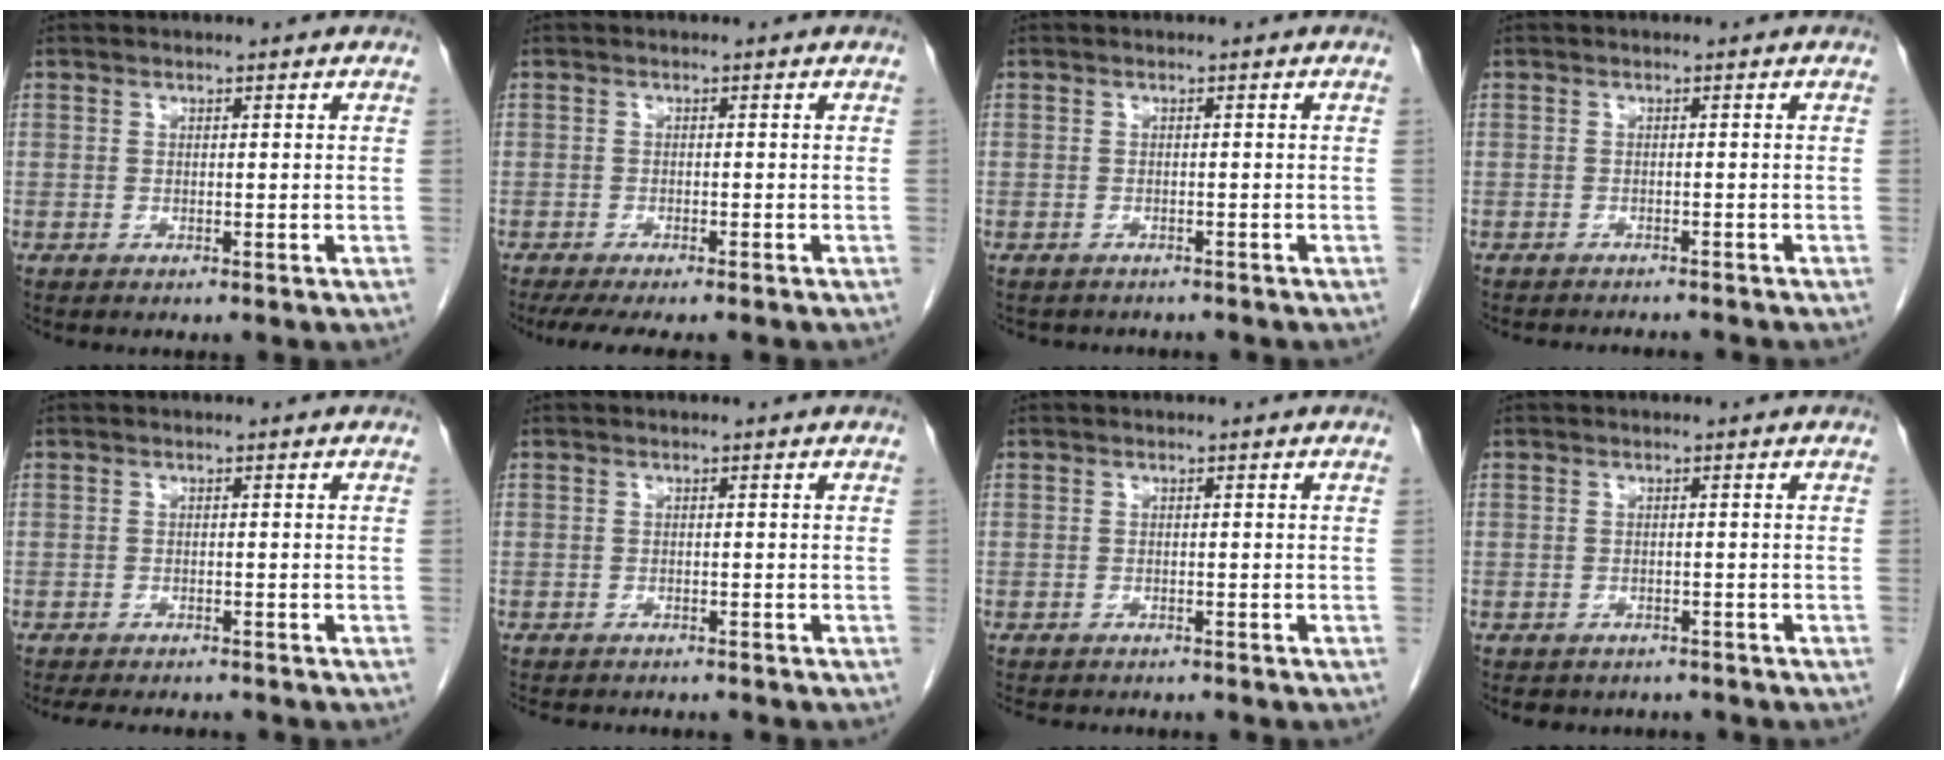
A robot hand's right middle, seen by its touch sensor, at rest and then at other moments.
{"total": 7.8, "force": [-6.4, 1.6, 4.1], "torque": [-0.055, -0.009, -0.096]}
{"total": 3.9, "force": [-3.5, 1.5, 0.7], "torque": [-0.012, 0.000, -0.041]}
{"total": 6.0, "force": [-5.7, 0.9, 1.6], "torque": [-0.016, -0.005, -0.070]}
{"total": 6.8, "force": [-6.2, 1.6, 2.3], "torque": [-0.028, -0.006, -0.084]}
{"total": 6.7, "force": [-6.0, 1.9, 2.2], "torque": [-0.029, -0.002, -0.079]}
{"total": 6.3, "force": [-5.6, 1.9, 2.2], "torque": [-0.027, -0.001, -0.073]}
{"total": 5.0, "force": [-4.4, 2.3, 0.6], "torque": [-0.006, 0.005, -0.050]}